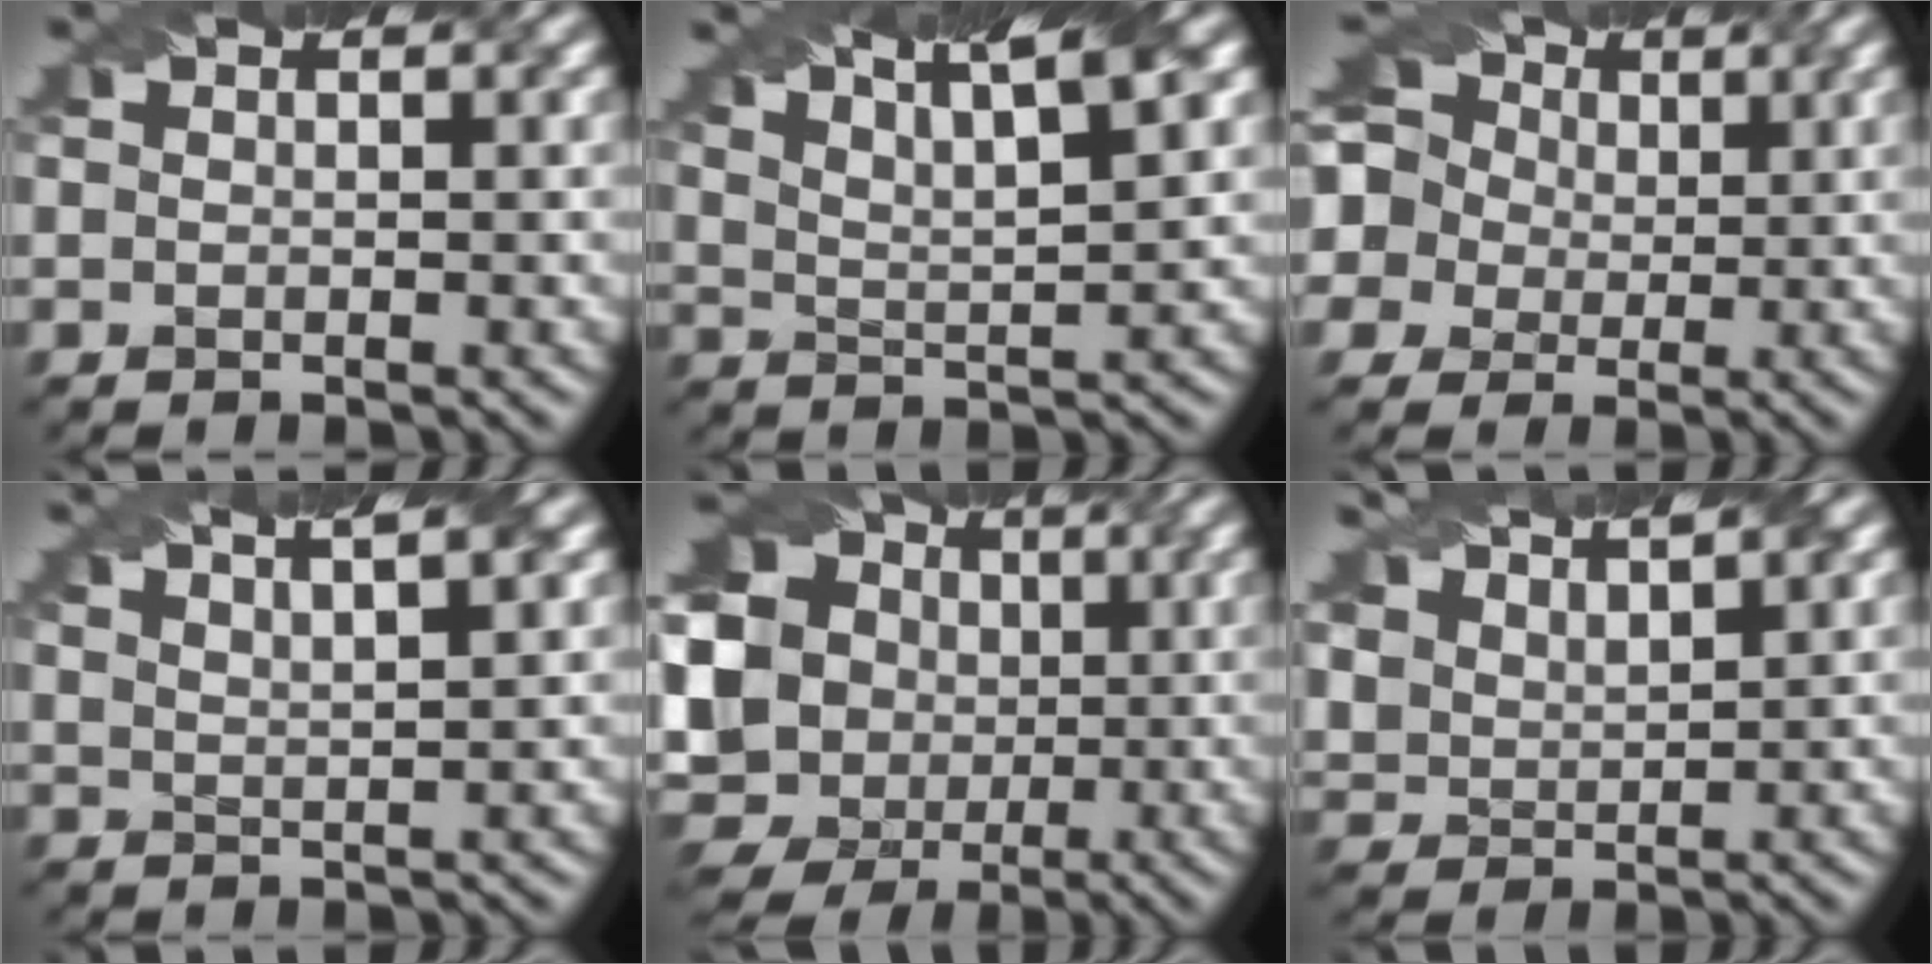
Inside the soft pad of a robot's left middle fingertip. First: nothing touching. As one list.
[{"total": 9.9, "force": [7.6, 2.7, 5.6], "torque": [-0.071, 0.036, 0.083]}, {"total": 10.7, "force": [3.8, 8.9, 4.7], "torque": [-0.103, 0.039, 0.035]}, {"total": 6.6, "force": [4.8, 2.2, 3.9], "torque": [-0.022, 0.045, 0.034]}, {"total": 17.0, "force": [0.8, 15.7, 6.5], "torque": [-0.168, 0.026, -0.024]}, {"total": 6.7, "force": [5.8, 2.5, 2.2], "torque": [-0.070, 0.012, 0.107]}]